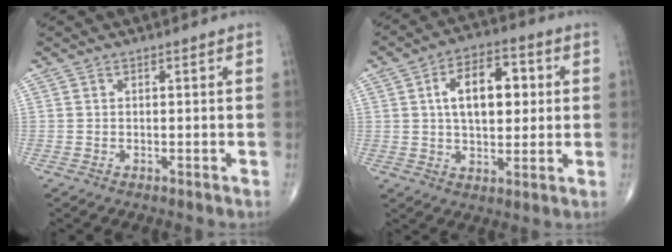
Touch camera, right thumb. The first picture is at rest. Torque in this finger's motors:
{"motor_torque": [0.56, 2.80, 1.32, 0.19, 0.10]}